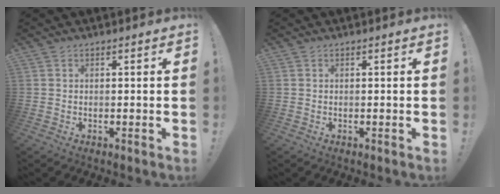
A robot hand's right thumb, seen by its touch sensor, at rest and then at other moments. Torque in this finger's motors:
{"motor_torque": [0.00, 0.00, 0.00, 0.00, 0.00]}